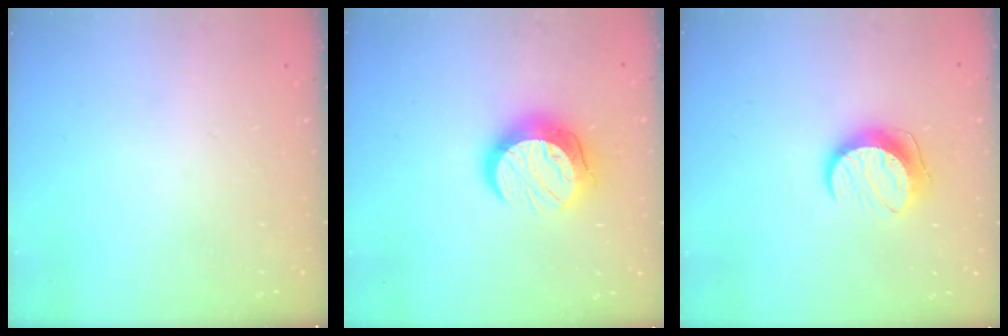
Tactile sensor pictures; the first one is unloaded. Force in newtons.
{"total": 14.3, "press": 14.3, "slide": 1.0}
{"total": 10.7, "press": 10.7, "slide": 0.5}